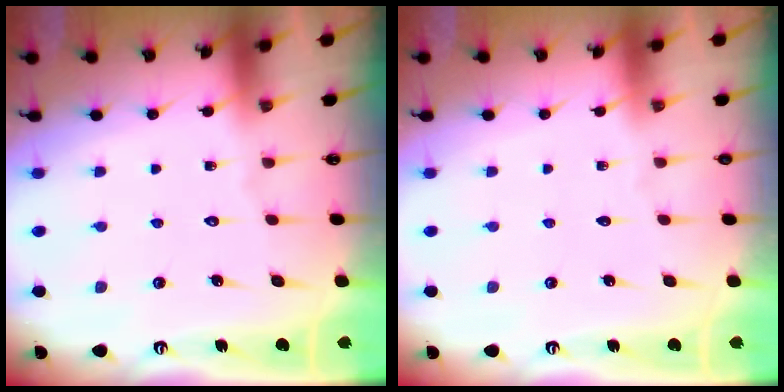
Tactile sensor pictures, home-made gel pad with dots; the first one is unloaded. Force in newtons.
{"total": 0.0}